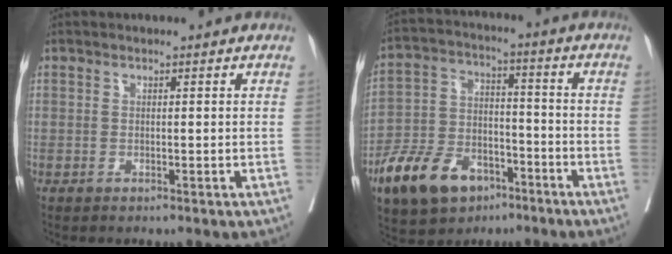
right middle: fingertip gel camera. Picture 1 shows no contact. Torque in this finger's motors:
{"motor_torque": [1.26, -0.88, 0.29, 0.08]}